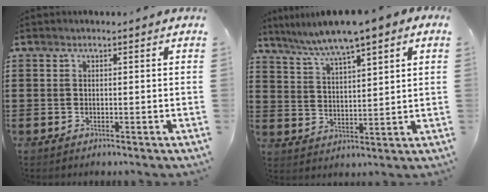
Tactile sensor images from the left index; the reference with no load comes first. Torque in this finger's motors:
{"motor_torque": [1.66, -0.48, 0.51, 0.21]}